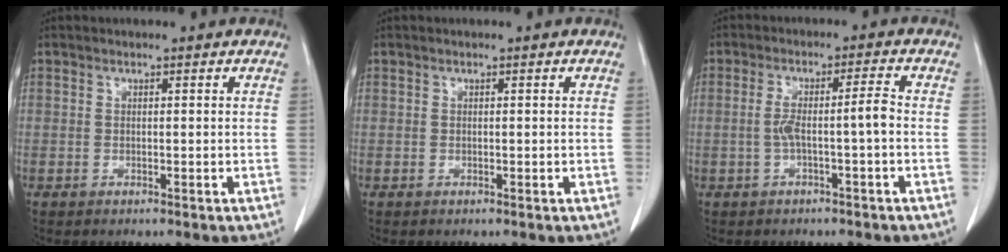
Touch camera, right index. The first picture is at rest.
{"total": 0.0}
{"total": 4.6, "force": [-1.0, -0.2, 4.5], "torque": [-0.088, 0.017, -0.012]}